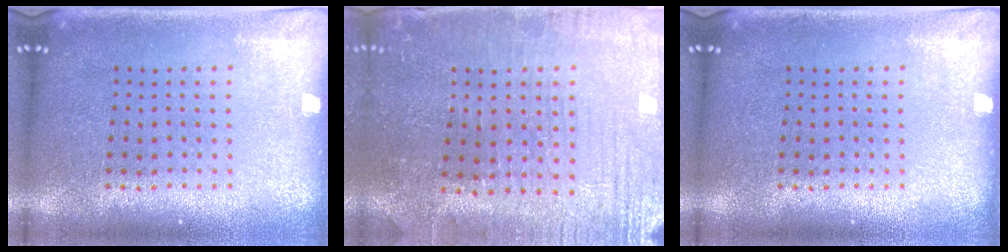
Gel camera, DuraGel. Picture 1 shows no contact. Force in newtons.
{"total": 0.9, "press": 0.8, "slide": 0.4}
{"total": 0.0}